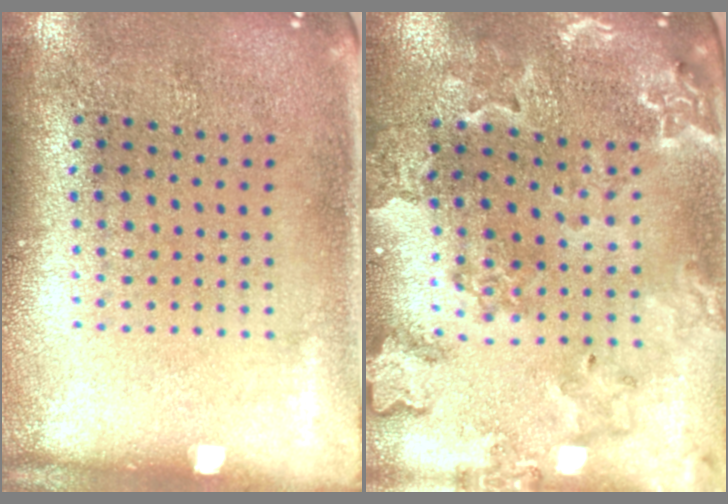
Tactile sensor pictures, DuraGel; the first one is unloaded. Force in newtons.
{"total": 1.7, "press": 1.7, "slide": 0.3}